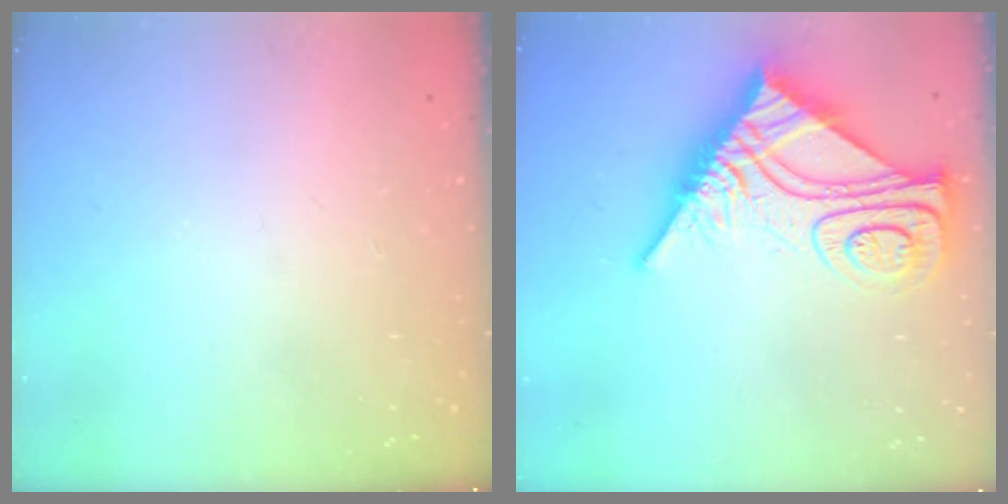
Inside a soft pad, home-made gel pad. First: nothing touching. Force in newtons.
{"total": 15.3, "press": 15.3, "slide": 1.3}